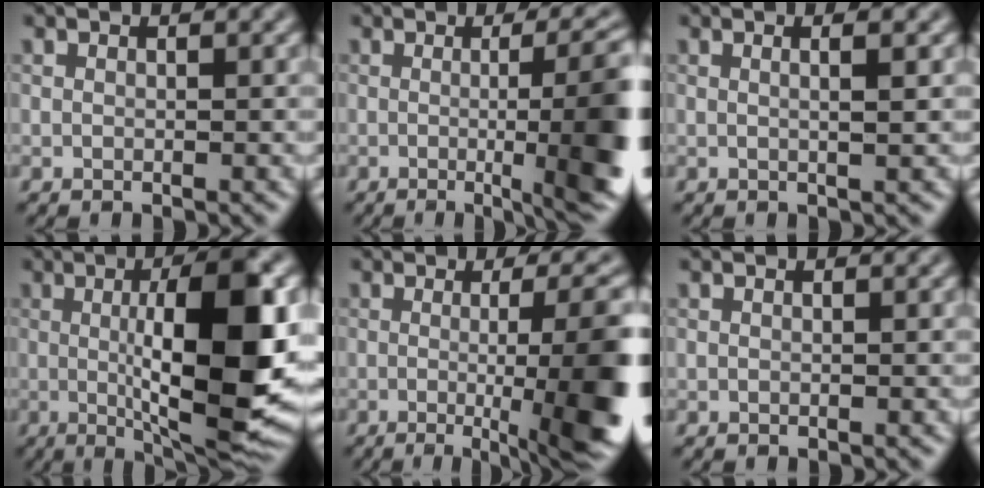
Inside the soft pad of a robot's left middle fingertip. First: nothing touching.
{"total": 10.1, "force": [-0.6, 2.1, 9.8], "torque": [-0.091, 0.014, 0.003]}
{"total": 1.9, "force": [0.4, 0.6, 1.7], "torque": [-0.011, 0.011, -0.012]}
{"total": 12.3, "force": [-0.1, 2.9, 12.0], "torque": [-0.169, 0.002, 0.010]}
{"total": 11.0, "force": [-1.2, 2.2, 10.7], "torque": [-0.114, 0.006, -0.002]}
{"total": 0.0}